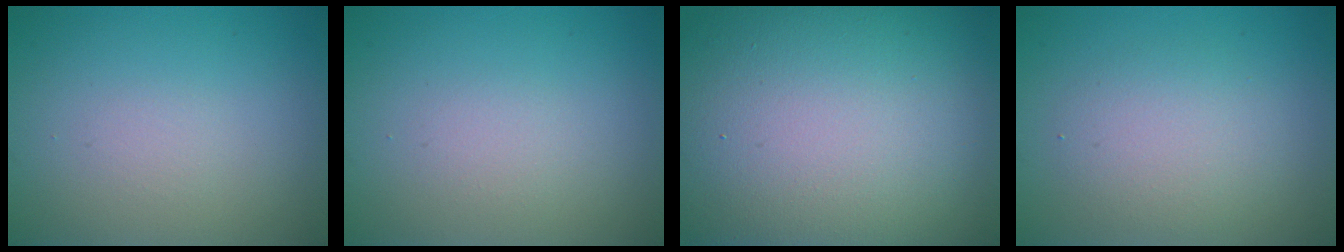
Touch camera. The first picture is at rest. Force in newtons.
{"total": 1.1, "press": 1.1, "slide": 0.0}
{"total": 22.6, "press": 22.5, "slide": 0.6}
{"total": 3.3, "press": 3.3, "slide": 0.2}